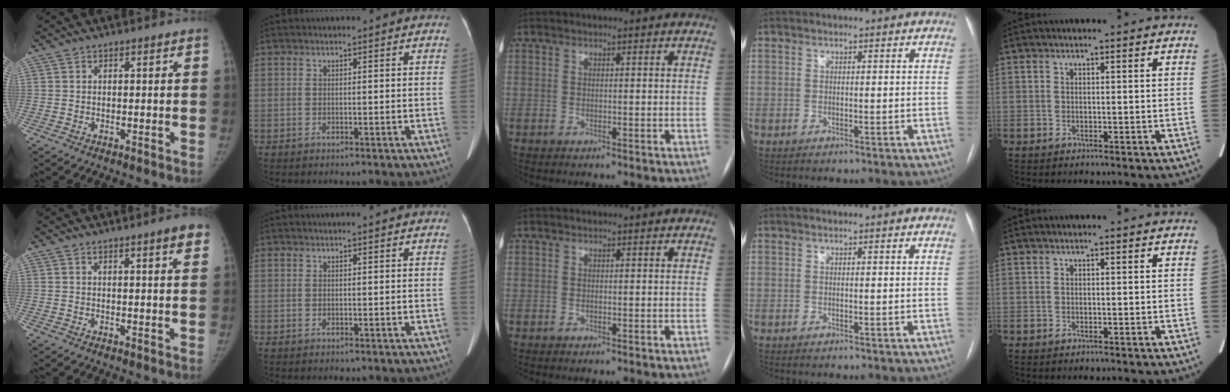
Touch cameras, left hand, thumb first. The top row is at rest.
{"thumb": {"total": 4.0, "force": [2.4, 0.4, 3.2], "torque": [-0.035, -0.009, 0.028]}}